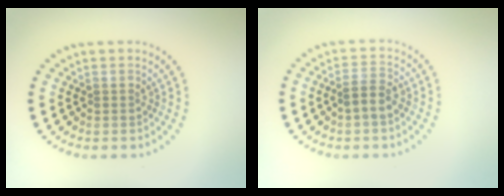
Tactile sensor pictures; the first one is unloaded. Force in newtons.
{"total": 2.0, "press": 1.9, "slide": 0.6}